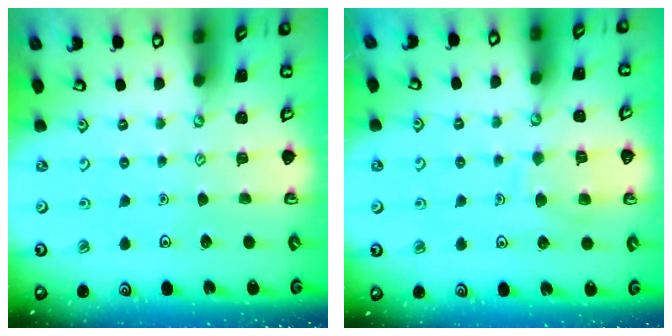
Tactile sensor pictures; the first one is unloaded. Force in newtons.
{"total": 7.7, "press": 7.6, "slide": 0.7}